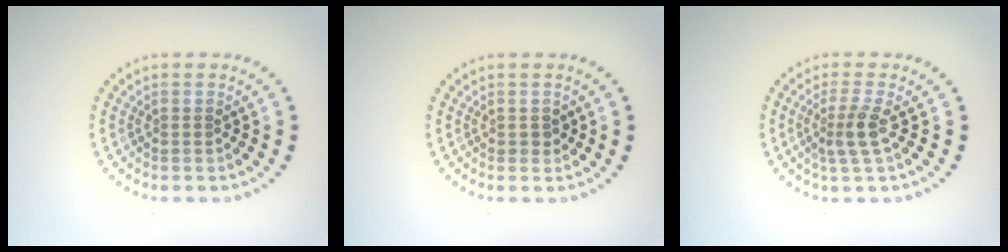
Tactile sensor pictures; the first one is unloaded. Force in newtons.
{"total": 0.8, "press": 0.8, "slide": 0.2}
{"total": 2.3, "press": 1.8, "slide": 1.5}